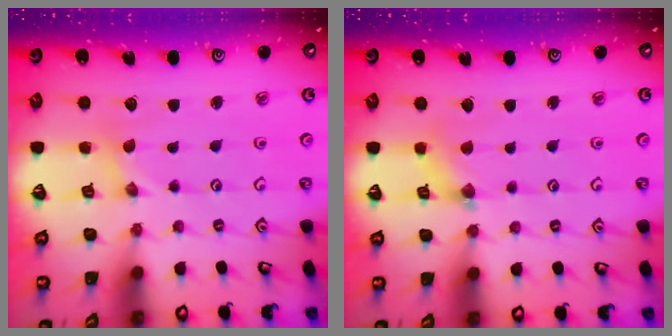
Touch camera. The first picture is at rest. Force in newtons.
{"total": 2.4, "press": 2.4, "slide": 0.2}